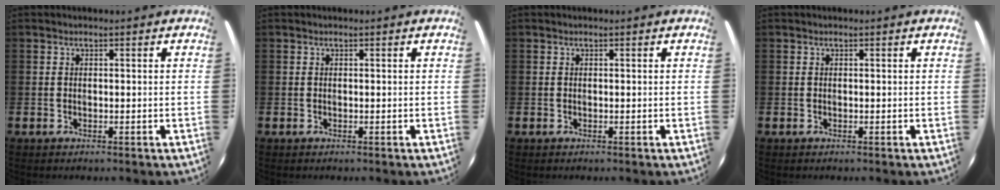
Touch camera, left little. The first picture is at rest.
{"total": 0.0}
{"total": 0.0}
{"total": 0.0}